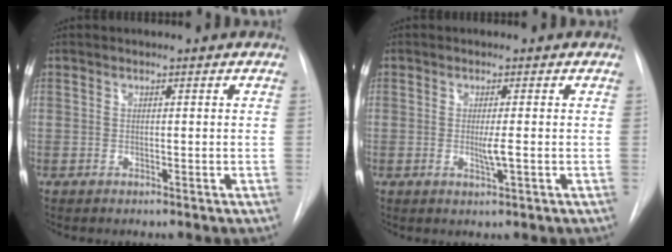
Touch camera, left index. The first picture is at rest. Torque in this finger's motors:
{"motor_torque": [0.34, -0.25, 0.06, 0.04]}